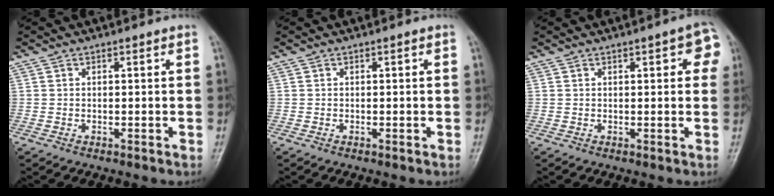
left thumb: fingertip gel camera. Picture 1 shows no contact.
{"total": 0.0}
{"total": 5.6, "force": [1.9, 2.0, 4.8], "torque": [-0.037, 0.003, 0.013]}